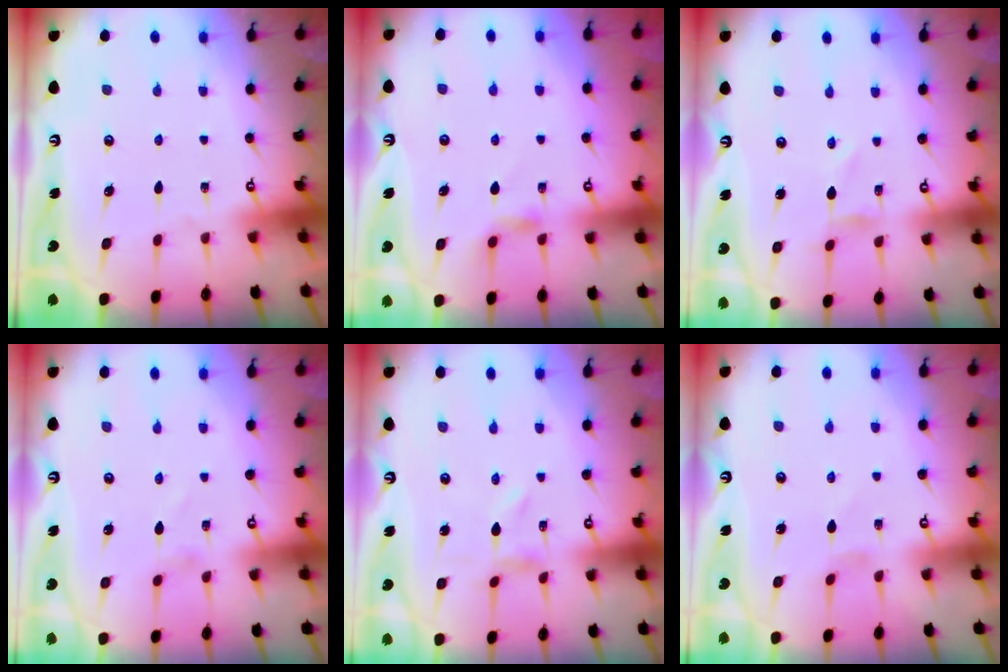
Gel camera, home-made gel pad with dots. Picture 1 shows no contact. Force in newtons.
{"total": 4.4, "press": 4.3, "slide": 0.6}
{"total": 0.6, "press": 0.6, "slide": 0.1}
{"total": 1.4, "press": 1.4, "slide": 0.1}
{"total": 0.0}
{"total": 0.7, "press": 0.6, "slide": 0.4}